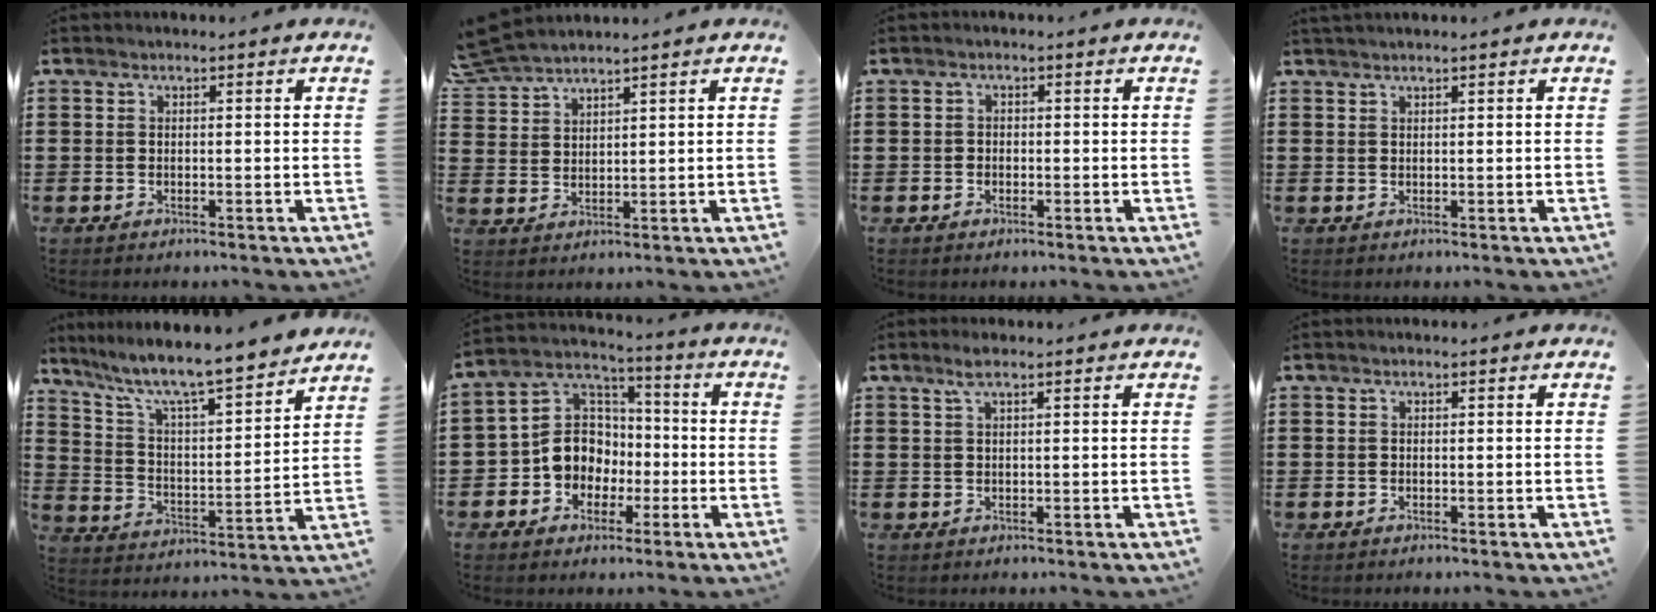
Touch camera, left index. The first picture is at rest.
{"total": 5.0, "force": [4.8, 0.6, 1.2], "torque": [-0.041, -0.009, 0.090]}
{"total": 0.9, "force": [-0.4, 0.7, 0.4], "torque": [-0.009, 0.000, -0.010]}
{"total": 0.9, "force": [0.7, -0.1, 0.5], "torque": [-0.010, 0.000, 0.014]}
{"total": 9.2, "force": [7.9, 0.8, 4.6], "torque": [-0.114, -0.062, 0.128]}
{"total": 8.9, "force": [-2.1, 8.0, 3.2], "torque": [-0.104, 0.010, -0.045]}
{"total": 1.9, "force": [1.0, 0.2, 1.6], "torque": [-0.034, 0.002, 0.017]}
{"total": 0.0}